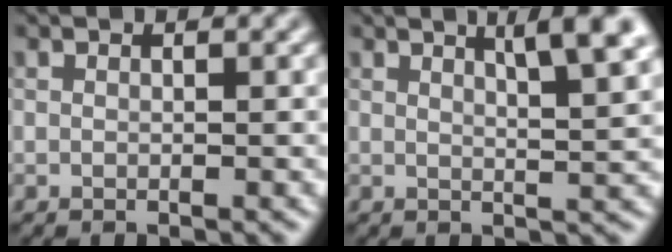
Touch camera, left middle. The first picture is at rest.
{"total": 5.2, "force": [2.8, 1.2, 4.3], "torque": [-0.042, 0.011, 0.034]}